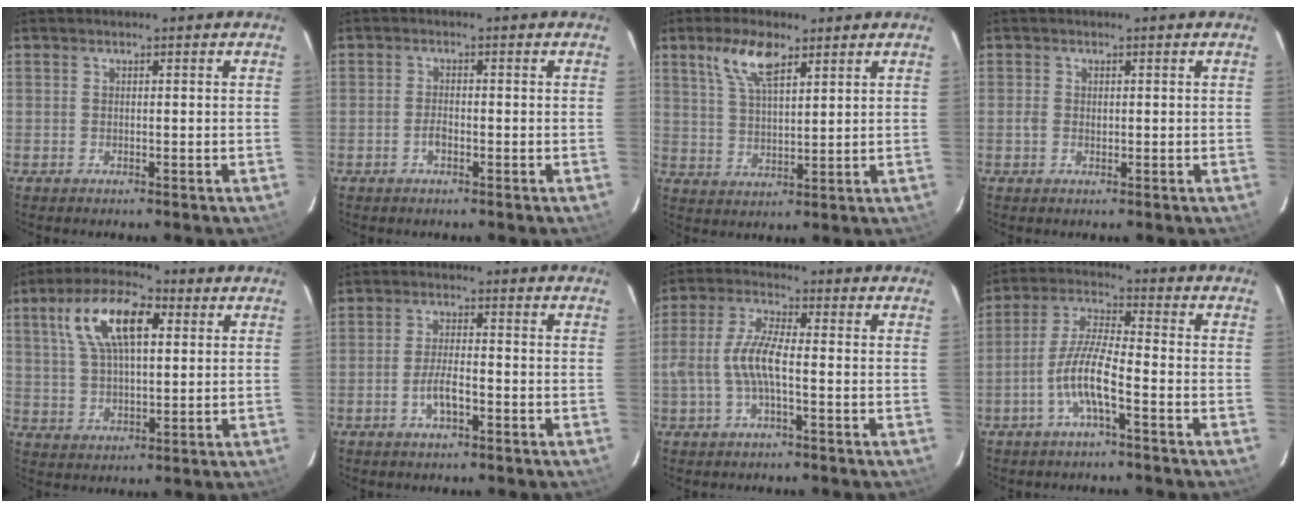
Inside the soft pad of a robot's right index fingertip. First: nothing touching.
{"total": 1.8, "force": [-0.9, 0.8, 1.4], "torque": [-0.029, 0.003, -0.018]}
{"total": 8.0, "force": [4.8, 3.0, 5.7], "torque": [-0.111, 0.012, 0.096]}
{"total": 1.3, "force": [-0.1, 1.0, 0.9], "torque": [-0.018, 0.000, -0.003]}
{"total": 13.4, "force": [4.9, 5.8, 11.0], "torque": [-0.208, 0.029, 0.089]}
{"total": 4.3, "force": [-2.1, 1.2, 3.6], "torque": [-0.076, 0.000, -0.037]}
{"total": 7.5, "force": [-1.7, 1.9, 7.1], "torque": [-0.154, 0.008, -0.032]}
{"total": 7.9, "force": [-3.6, 1.0, 6.9], "torque": [-0.151, 0.006, -0.071]}